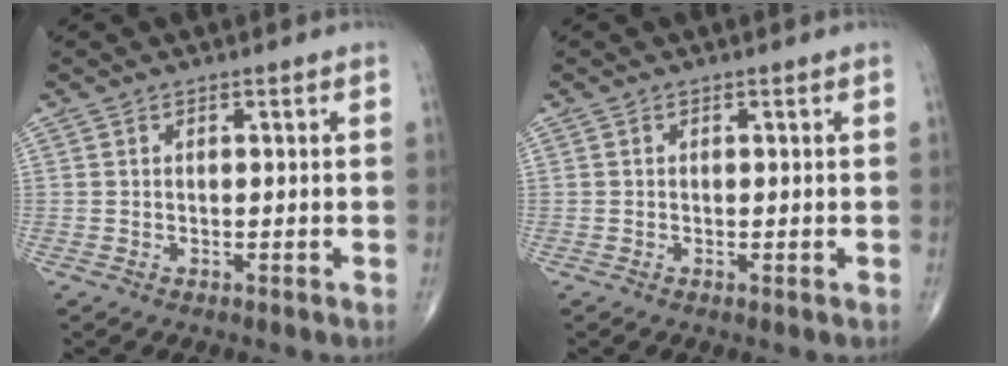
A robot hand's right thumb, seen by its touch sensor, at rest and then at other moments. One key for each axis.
{"total": 0.0}